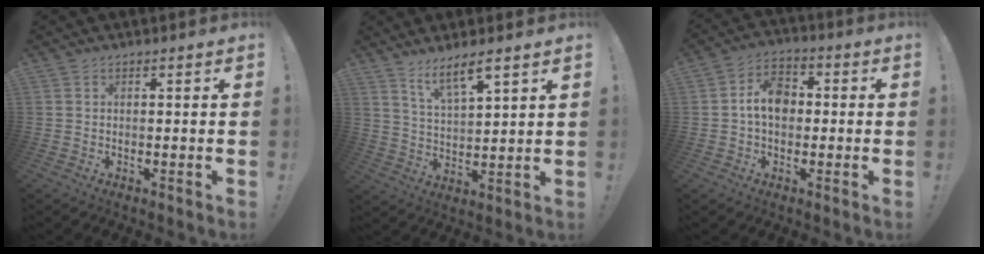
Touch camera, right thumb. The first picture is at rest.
{"total": 8.1, "force": [6.3, 1.6, 4.9], "torque": [-0.084, -0.037, 0.109]}
{"total": 9.1, "force": [0.0, 6.5, 6.4], "torque": [-0.102, 0.015, 0.002]}